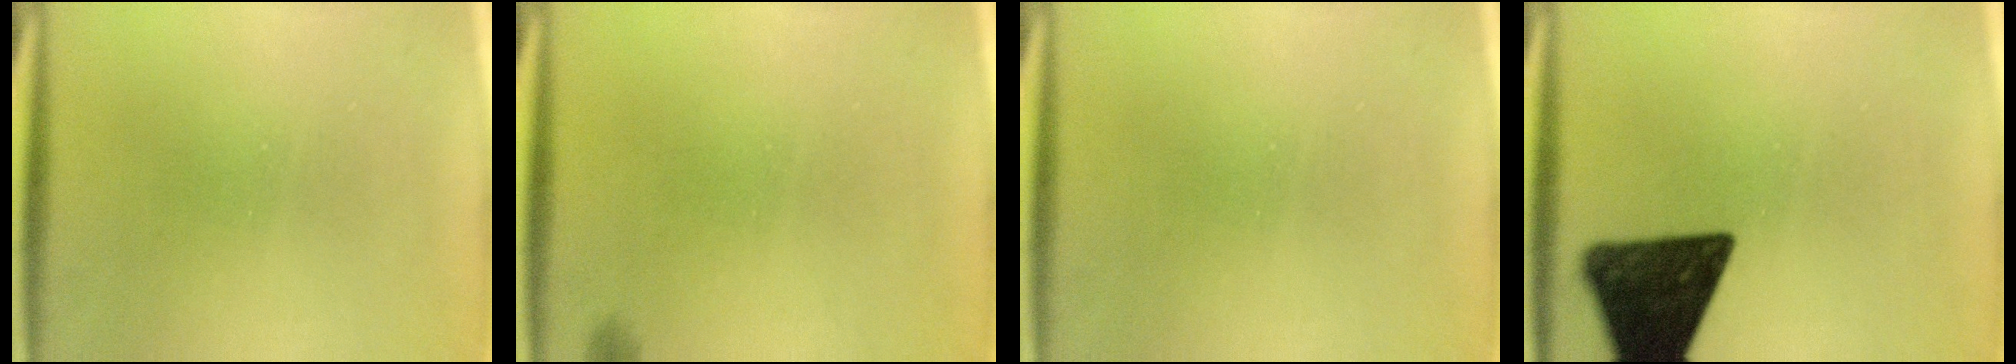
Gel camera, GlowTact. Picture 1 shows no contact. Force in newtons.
{"total": 0.6}
{"total": 0.0}
{"total": 14.3}